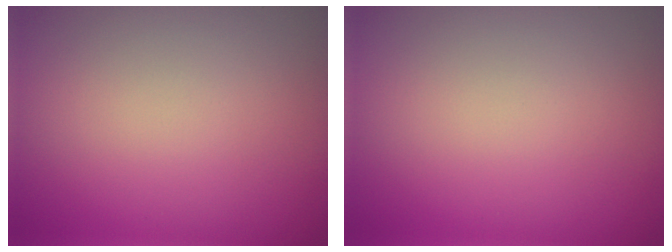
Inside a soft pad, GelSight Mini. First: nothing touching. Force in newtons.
{"total": 0.0}